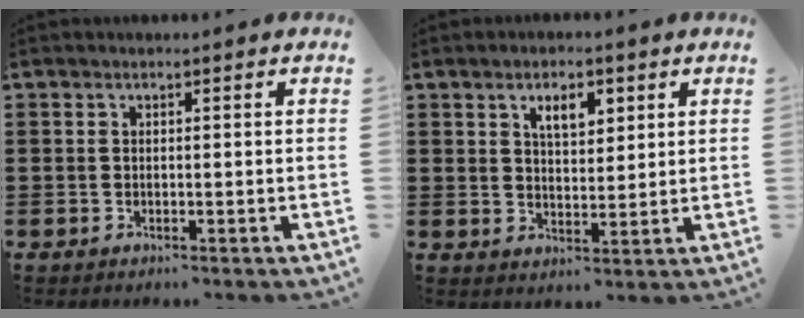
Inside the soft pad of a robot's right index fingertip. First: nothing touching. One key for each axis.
{"total": 4.3, "fx": 2.3, "fy": 2.1, "fz": 2.9, "tx": -0.050, "ty": 0.003, "tz": 0.036}